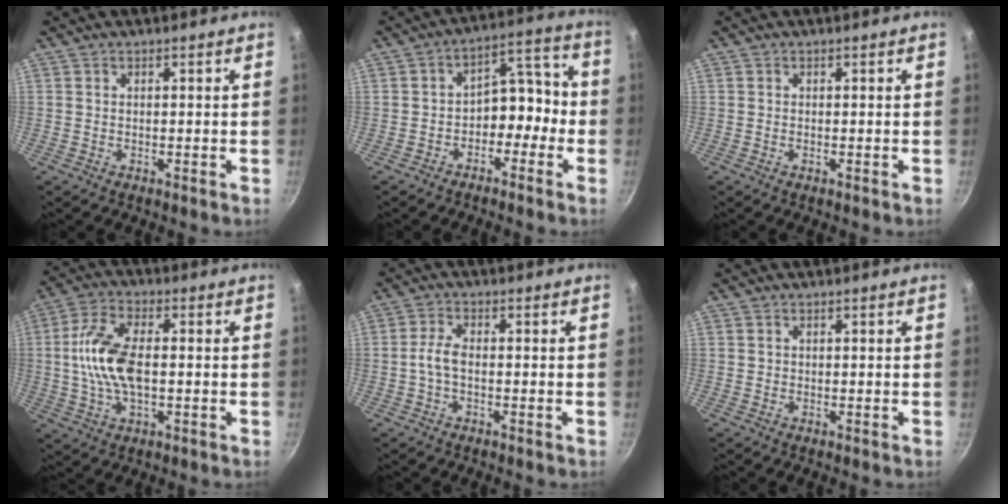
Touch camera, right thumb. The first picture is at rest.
{"total": 9.5, "force": [-2.9, 6.3, 6.5], "torque": [-0.052, 0.054, -0.055]}
{"total": 0.0}
{"total": 12.2, "force": [0.0, 6.0, 10.6], "torque": [-0.221, 0.013, -0.001]}
{"total": 3.6, "force": [-0.7, 1.8, 3.0], "torque": [-0.066, 0.011, -0.017]}
{"total": 0.0}